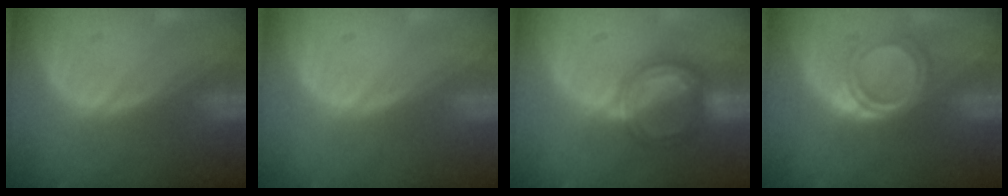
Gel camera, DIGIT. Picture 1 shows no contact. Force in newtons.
{"total": 0.0}
{"total": 6.2, "press": 5.7, "slide": 2.6}
{"total": 4.7, "press": 4.3, "slide": 2.1}